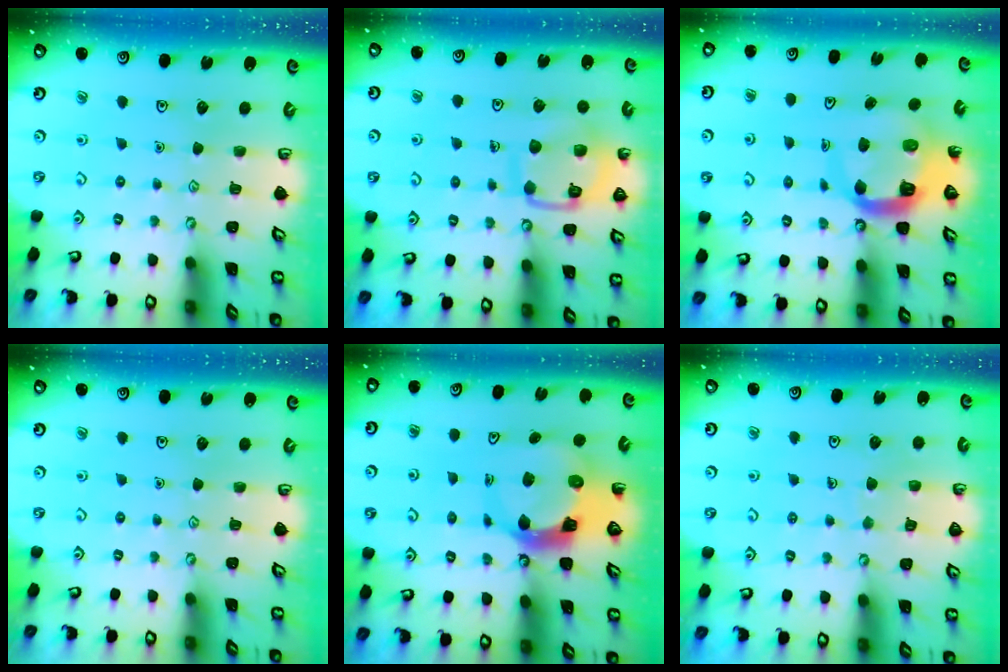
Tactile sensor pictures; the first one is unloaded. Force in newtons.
{"total": 11.9, "press": 11.8, "slide": 1.0}
{"total": 9.3, "press": 9.2, "slide": 1.3}
{"total": 0.0}
{"total": 6.9, "press": 6.8, "slide": 0.7}
{"total": 6.8, "press": 6.7, "slide": 0.5}